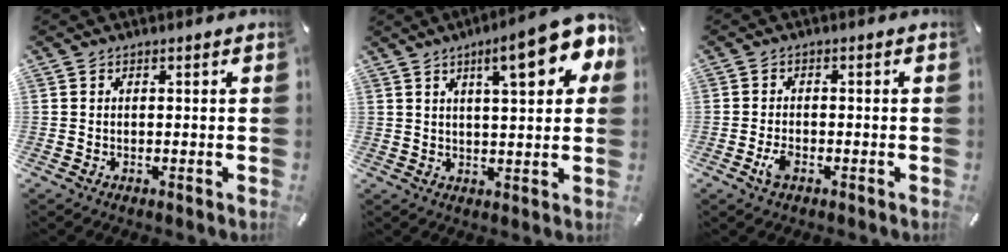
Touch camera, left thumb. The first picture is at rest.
{"total": 14.4, "force": [7.0, 4.2, 11.9], "torque": [-0.170, -0.025, 0.107]}
{"total": 3.0, "force": [-1.4, 1.5, 2.1], "torque": [-0.057, 0.000, -0.031]}